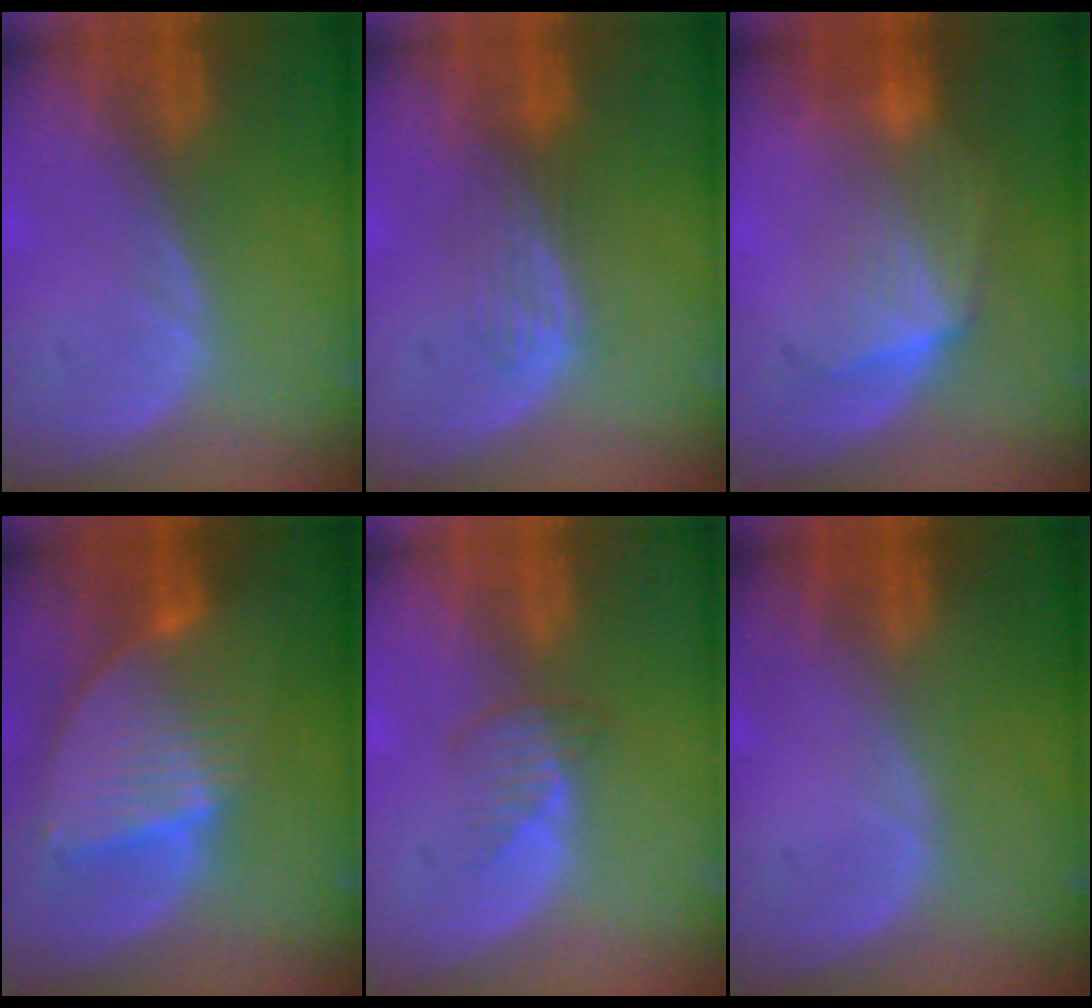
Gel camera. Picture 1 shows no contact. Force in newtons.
{"total": 3.7, "press": 3.2, "slide": 1.8}
{"total": 7.3, "press": 6.9, "slide": 2.6}
{"total": 8.6, "press": 7.5, "slide": 4.1}
{"total": 2.5, "press": 2.5, "slide": 0.2}
{"total": 0.0}